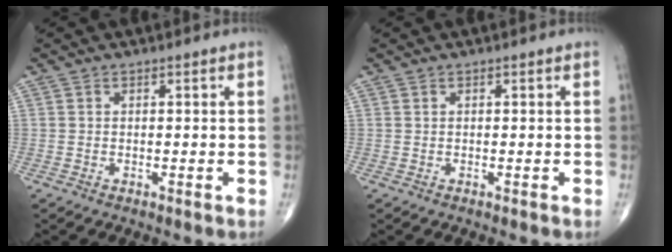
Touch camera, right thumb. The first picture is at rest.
{"total": 0.0}